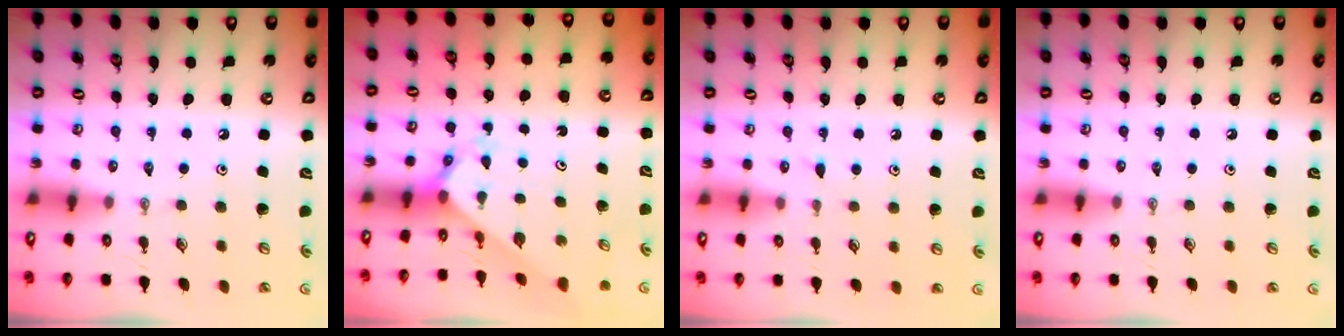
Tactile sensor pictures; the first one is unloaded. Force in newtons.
{"total": 2.1, "press": 2.1, "slide": 0.2}
{"total": 6.3, "press": 6.3, "slide": 0.6}
{"total": 0.0}